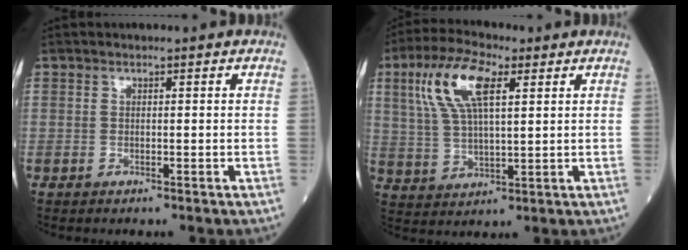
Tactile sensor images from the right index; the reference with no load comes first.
{"total": 11.1, "force": [4.5, 3.5, 9.5], "torque": [-0.207, 0.020, 0.087]}